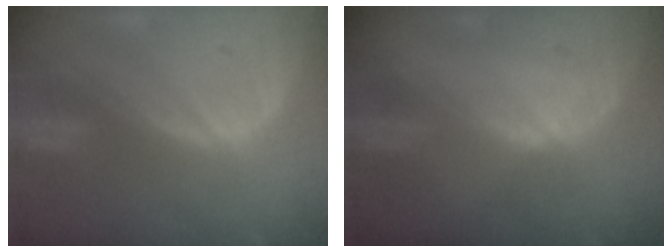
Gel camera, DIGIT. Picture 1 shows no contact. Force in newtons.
{"total": 1.2, "press": 0.9, "slide": 0.8}